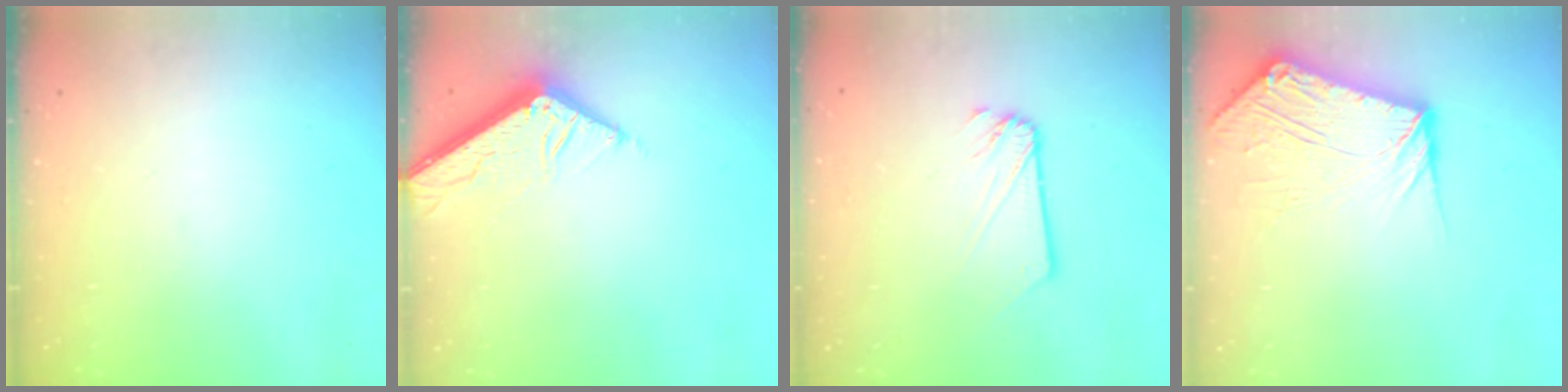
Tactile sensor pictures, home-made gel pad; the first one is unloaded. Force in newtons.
{"total": 7.0, "press": 6.9, "slide": 0.4}
{"total": 2.5, "press": 2.5, "slide": 0.1}
{"total": 11.2, "press": 11.1, "slide": 1.4}